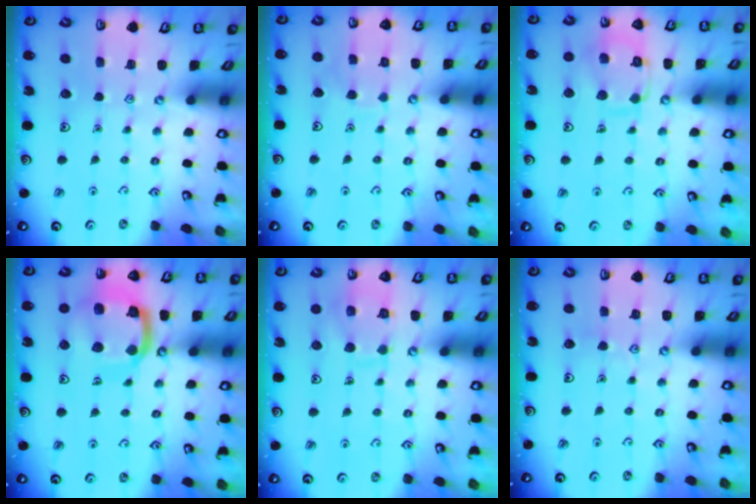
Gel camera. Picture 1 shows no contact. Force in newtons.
{"total": 3.9, "press": 3.9, "slide": 0.3}
{"total": 11.6, "press": 11.6, "slide": 0.5}
{"total": 16.5, "press": 16.4, "slide": 1.8}
{"total": 11.3, "press": 11.3, "slide": 1.0}
{"total": 3.8, "press": 3.7, "slide": 0.3}